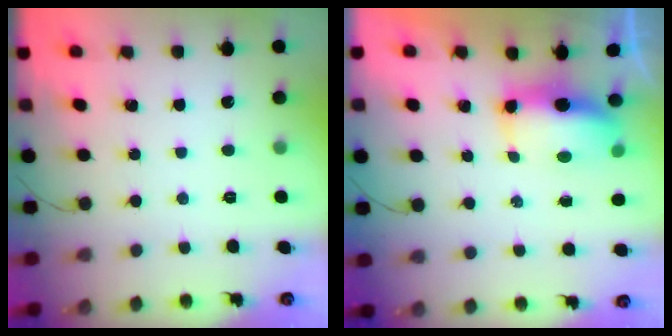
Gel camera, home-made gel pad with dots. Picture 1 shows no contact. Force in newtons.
{"total": 14.8, "press": 9.8, "slide": 11.0}